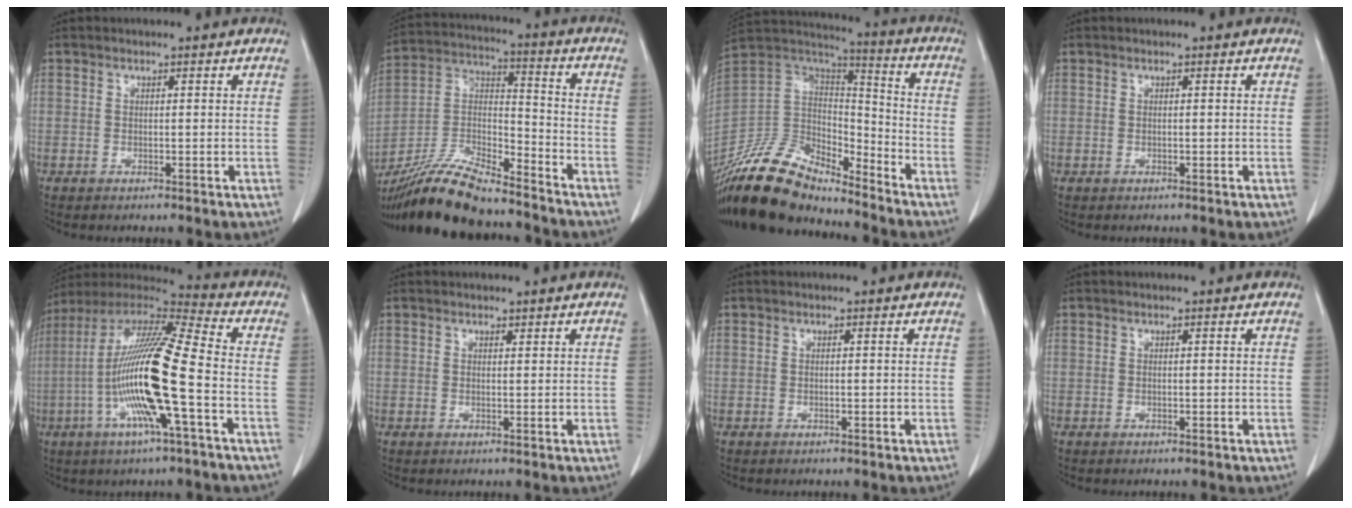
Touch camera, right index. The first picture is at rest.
{"total": 20.8, "force": [-18.0, 3.8, 9.6], "torque": [-0.219, -0.008, -0.327]}
{"total": 20.5, "force": [-17.3, 6.6, 8.7], "torque": [-0.183, 0.016, -0.325]}
{"total": 0.0}
{"total": 19.4, "force": [-4.3, 1.4, 18.9], "torque": [-0.377, -0.005, -0.088]}
{"total": 0.7, "force": [0.5, 0.4, 0.2], "torque": [-0.002, -0.002, 0.007]}
{"total": 0.0}
{"total": 0.0}